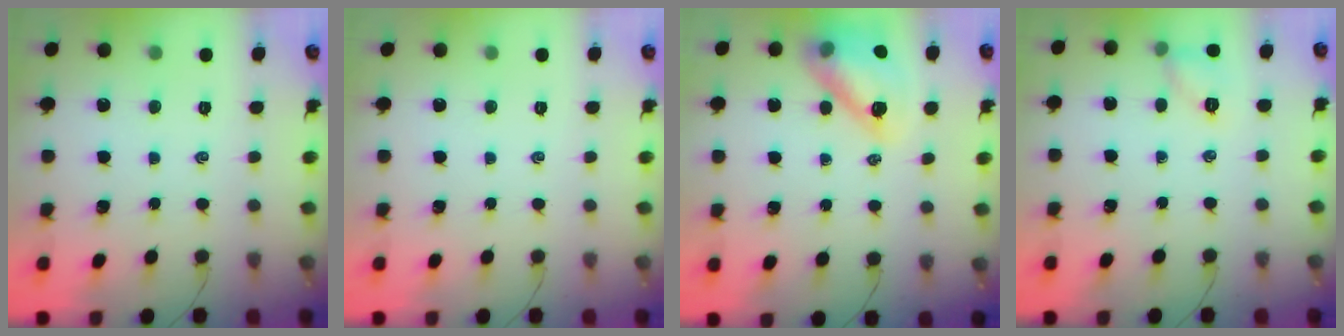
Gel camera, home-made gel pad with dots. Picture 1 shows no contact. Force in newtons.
{"total": 0.0}
{"total": 14.4, "press": 13.8, "slide": 4.1}
{"total": 6.5, "press": 6.4, "slide": 0.8}